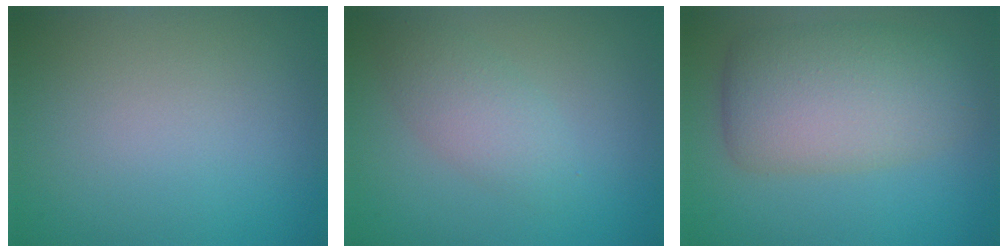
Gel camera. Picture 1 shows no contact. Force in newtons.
{"total": 2.7, "press": 2.7, "slide": 0.0}
{"total": 7.5, "press": 7.4, "slide": 0.6}